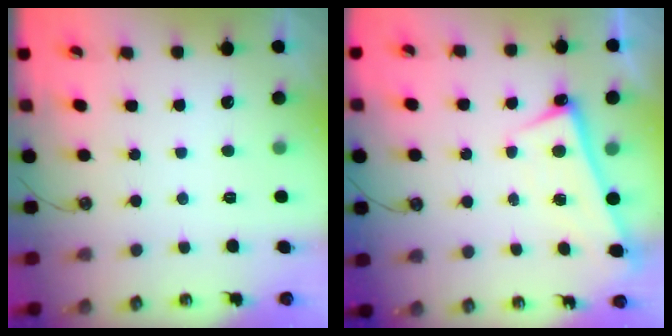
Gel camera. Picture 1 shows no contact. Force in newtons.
{"total": 2.1, "press": 2.1, "slide": 0.5}